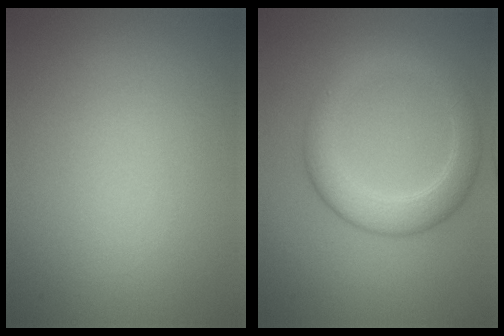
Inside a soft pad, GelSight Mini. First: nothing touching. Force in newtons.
{"total": 4.4, "press": 4.4, "slide": 0.3}